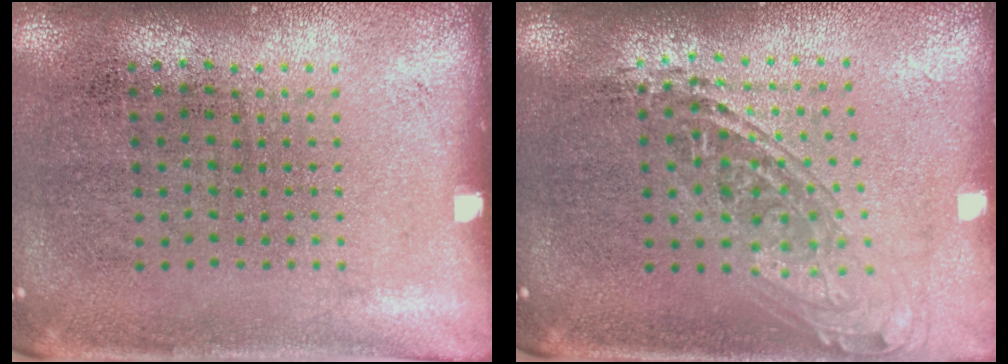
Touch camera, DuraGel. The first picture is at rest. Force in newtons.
{"total": 1.7, "press": 1.3, "slide": 1.0}